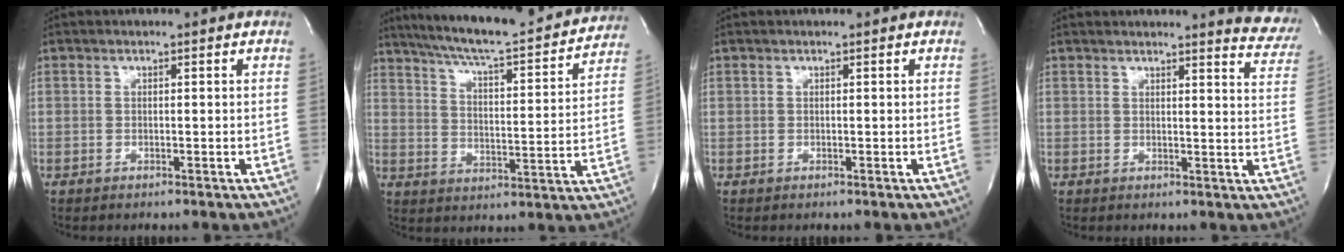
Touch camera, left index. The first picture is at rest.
{"total": 22.1, "force": [19.8, 2.5, 9.3], "torque": [-0.154, -0.011, 0.273]}
{"total": 0.0}
{"total": 9.7, "force": [9.4, 1.0, 2.3], "torque": [-0.004, -0.054, 0.075]}